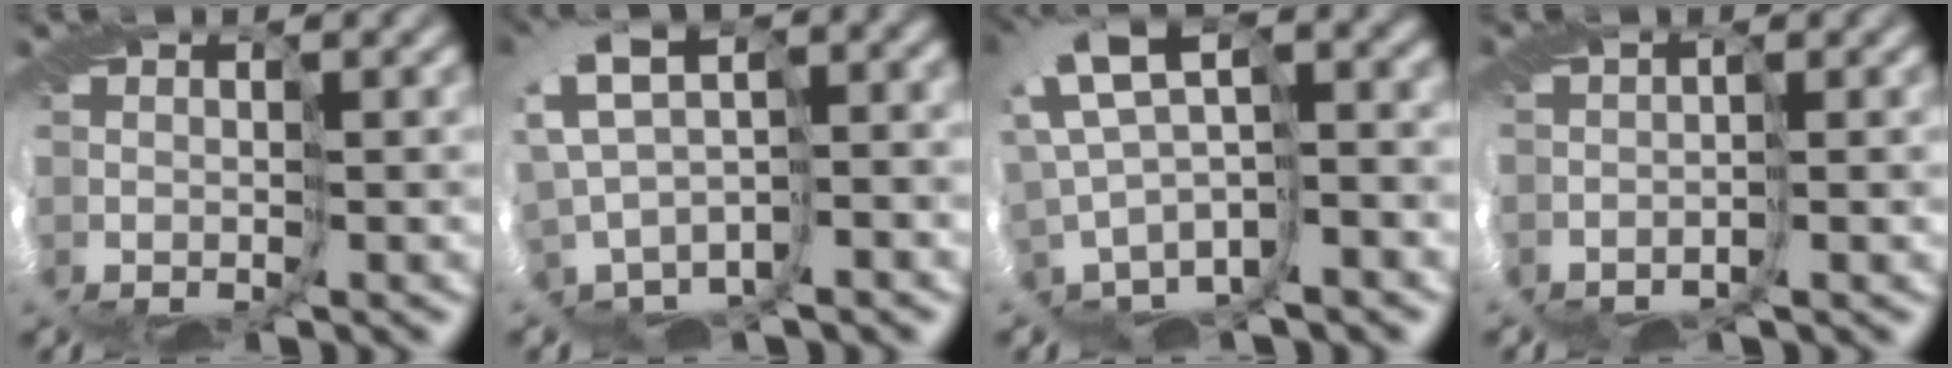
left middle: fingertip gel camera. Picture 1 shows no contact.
{"total": 3.8, "force": [1.5, 1.5, 3.1], "torque": [-0.063, 0.028, 0.037]}
{"total": 4.9, "force": [1.7, 1.5, 4.3], "torque": [-0.099, 0.025, 0.035]}
{"total": 0.7, "force": [-0.4, 0.3, 0.6], "torque": [-0.013, 0.011, -0.010]}